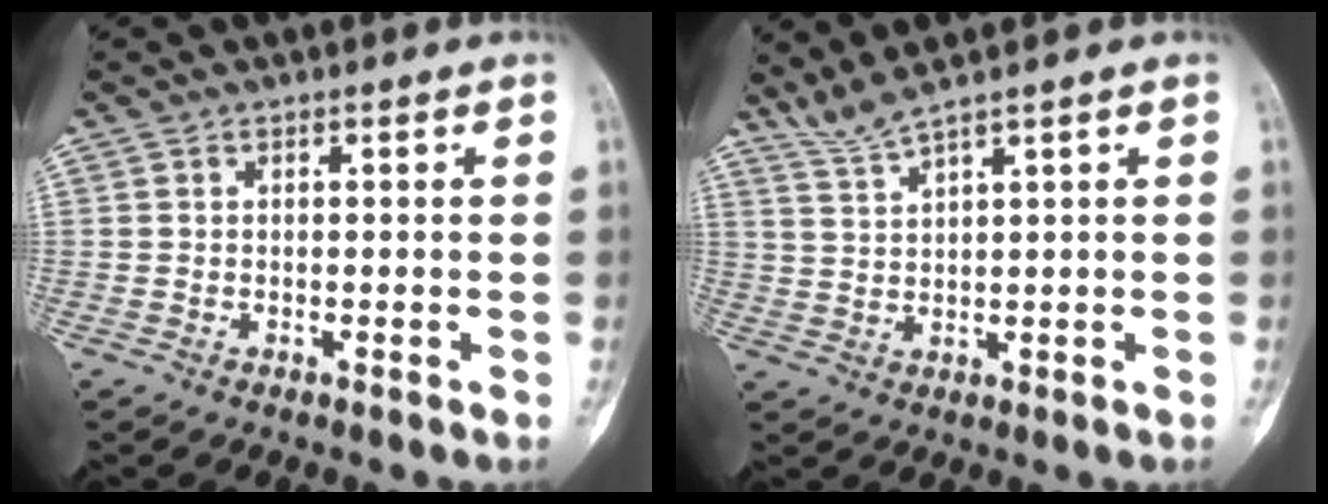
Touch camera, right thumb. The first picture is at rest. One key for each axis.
{"total": 3.7, "fx": 3.3, "fy": -1.0, "fz": 1.4, "tx": -0.044, "ty": -0.017, "tz": 0.083}